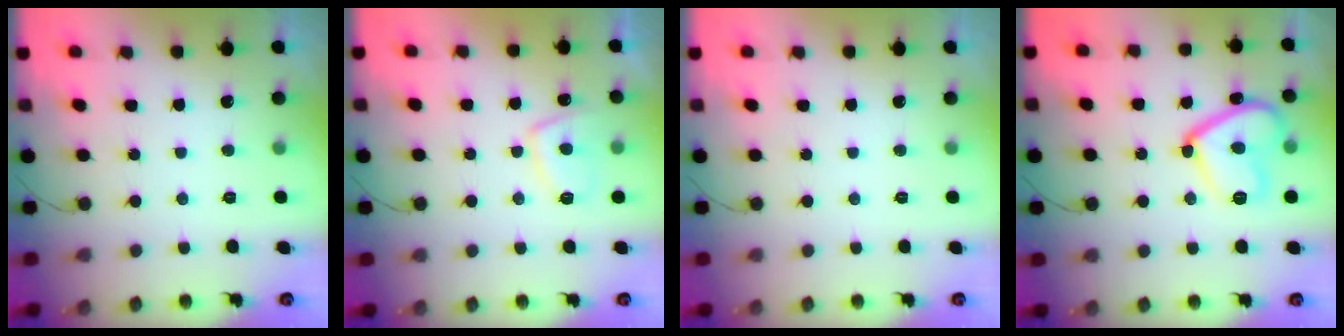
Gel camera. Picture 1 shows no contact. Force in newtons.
{"total": 7.8, "press": 7.7, "slide": 1.1}
{"total": 0.0}
{"total": 14.7, "press": 14.6, "slide": 1.2}